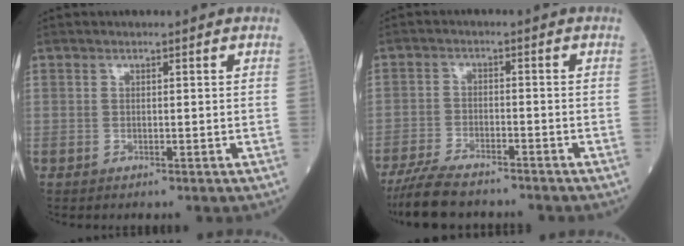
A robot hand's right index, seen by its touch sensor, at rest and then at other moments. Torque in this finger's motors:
{"motor_torque": [0.10, -0.17, 0.24, 0.02]}